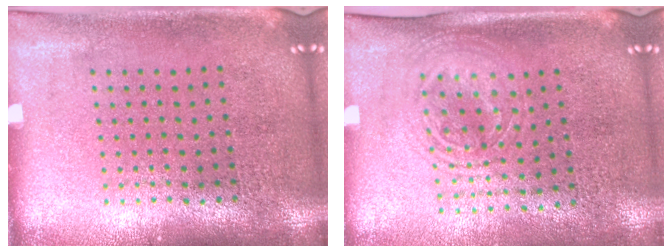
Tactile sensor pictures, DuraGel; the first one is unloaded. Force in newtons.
{"total": 1.5, "press": 1.3, "slide": 0.7}